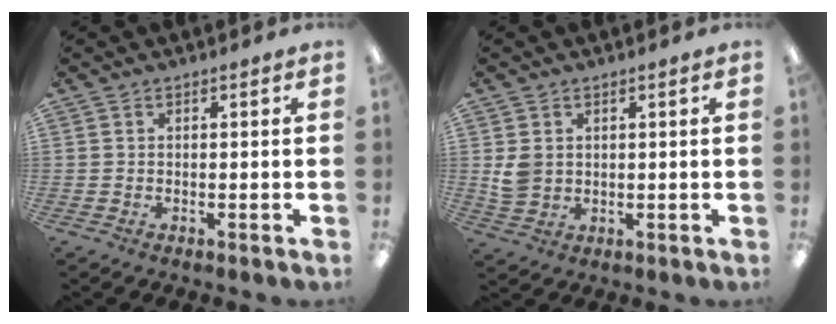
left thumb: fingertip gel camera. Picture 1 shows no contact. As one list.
[{"total": 4.5, "force": [1.4, 3.8, 2.0], "torque": [-0.025, 0.002, 0.026]}]